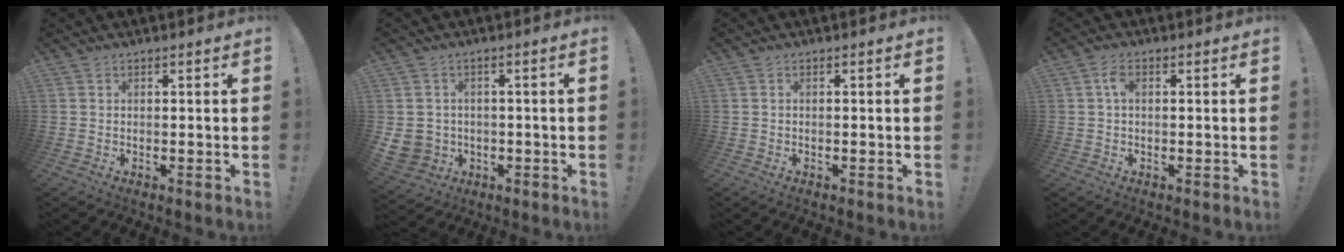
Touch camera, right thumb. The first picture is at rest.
{"total": 6.2, "force": [-0.4, 5.9, 1.8], "torque": [-0.045, 0.002, -0.004]}
{"total": 0.0}
{"total": 3.5, "force": [0.6, 2.1, 2.7], "torque": [-0.044, 0.004, 0.008]}